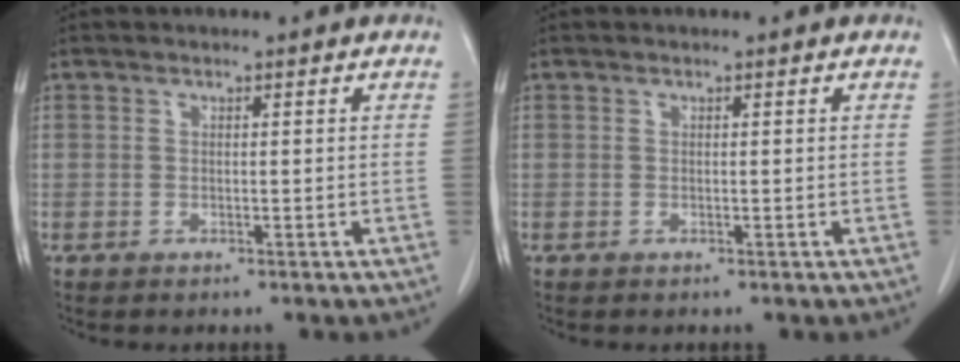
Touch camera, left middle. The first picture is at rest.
{"total": 0.0}